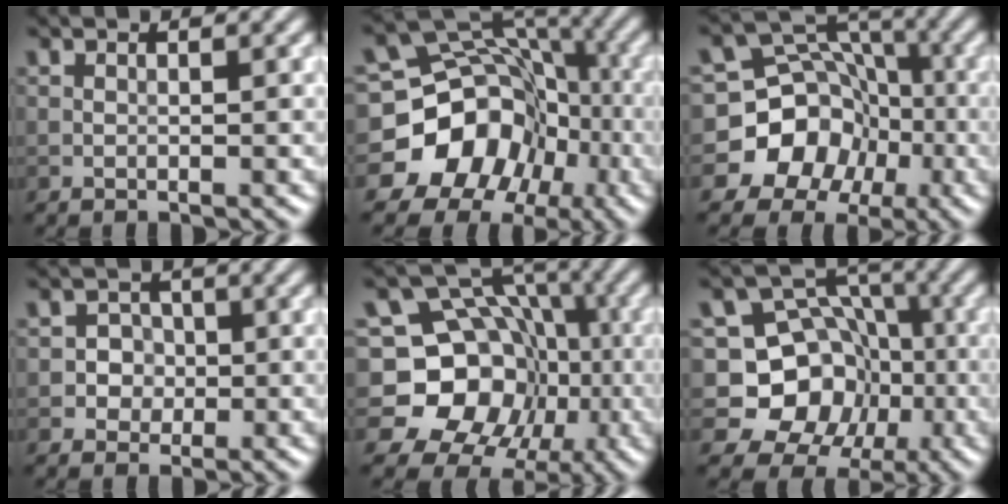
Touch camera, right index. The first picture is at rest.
{"total": 12.7, "force": [-4.9, 10.7, 4.6], "torque": [-0.075, 0.002, -0.112]}
{"total": 9.3, "force": [-3.2, 8.4, 2.4], "torque": [-0.026, 0.008, -0.087]}
{"total": 2.1, "force": [-0.3, 2.1, 0.5], "torque": [0.015, 0.000, -0.017]}
{"total": 15.7, "force": [-2.4, 14.1, 6.3], "torque": [-0.122, 0.018, -0.058]}
{"total": 9.5, "force": [-1.7, 8.6, 3.8], "torque": [-0.054, 0.009, -0.064]}